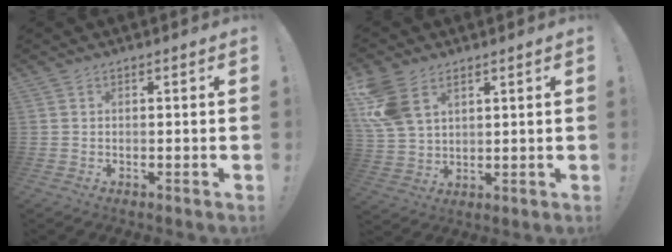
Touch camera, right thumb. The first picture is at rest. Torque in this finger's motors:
{"motor_torque": [-0.06, 0.74, 0.82, 0.71, 0.11]}